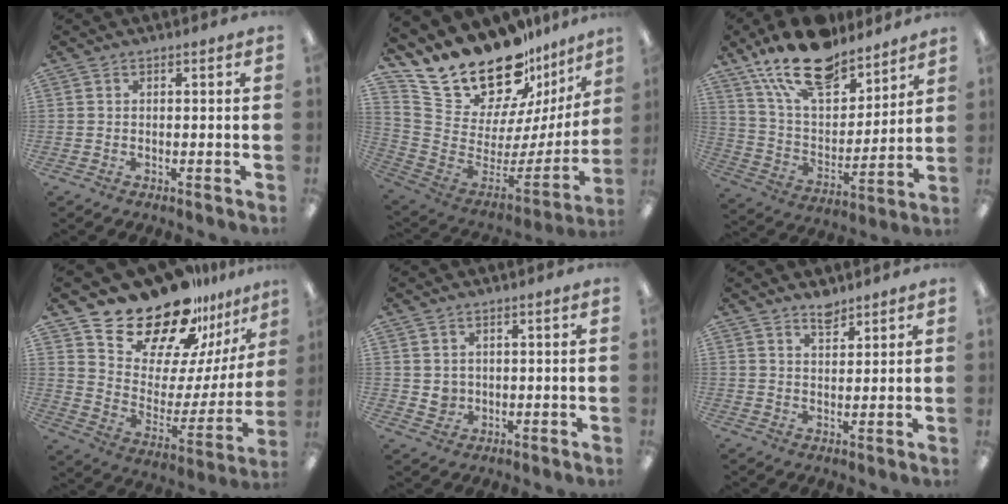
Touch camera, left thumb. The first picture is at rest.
{"total": 24.3, "force": [20.5, 9.3, 9.1], "torque": [-0.156, -0.165, 0.378]}
{"total": 19.8, "force": [15.0, 8.8, 9.6], "torque": [-0.186, -0.080, 0.269]}
{"total": 23.1, "force": [20.0, 8.7, 7.5], "torque": [-0.133, -0.153, 0.357]}
{"total": 2.8, "force": [1.2, 2.5, 0.4], "torque": [-0.006, 0.000, 0.023]}
{"total": 3.7, "force": [3.3, 1.3, 1.1], "torque": [-0.012, -0.021, 0.058]}